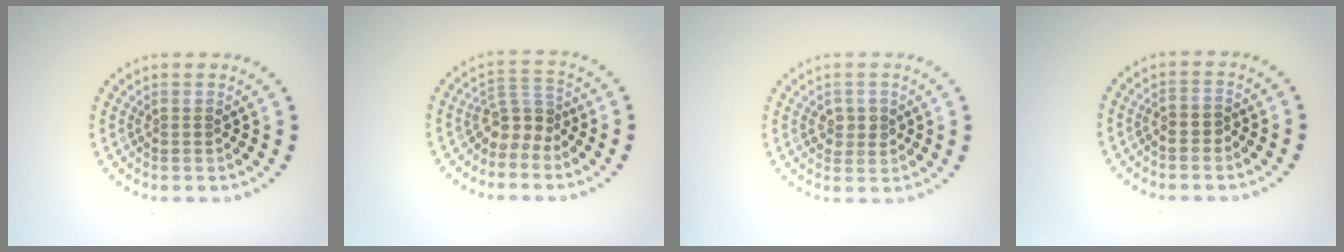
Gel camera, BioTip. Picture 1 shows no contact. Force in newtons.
{"total": 2.9, "press": 2.0, "slide": 2.1}
{"total": 1.8, "press": 1.8, "slide": 0.1}
{"total": 1.1, "press": 1.0, "slide": 0.5}